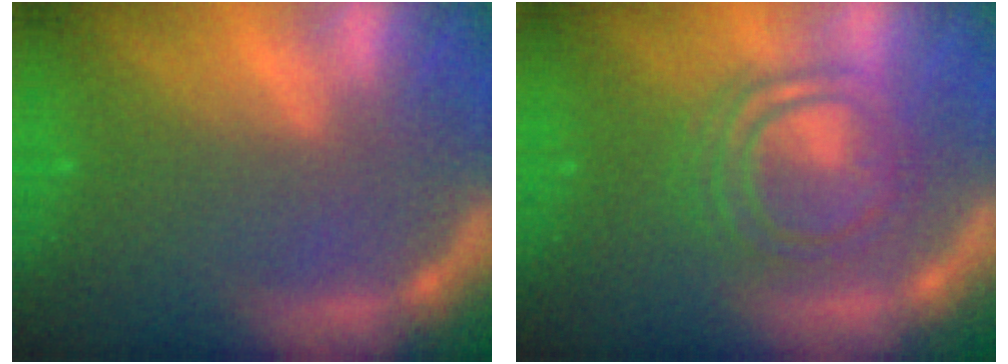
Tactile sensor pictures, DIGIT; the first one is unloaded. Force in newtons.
{"total": 7.6}